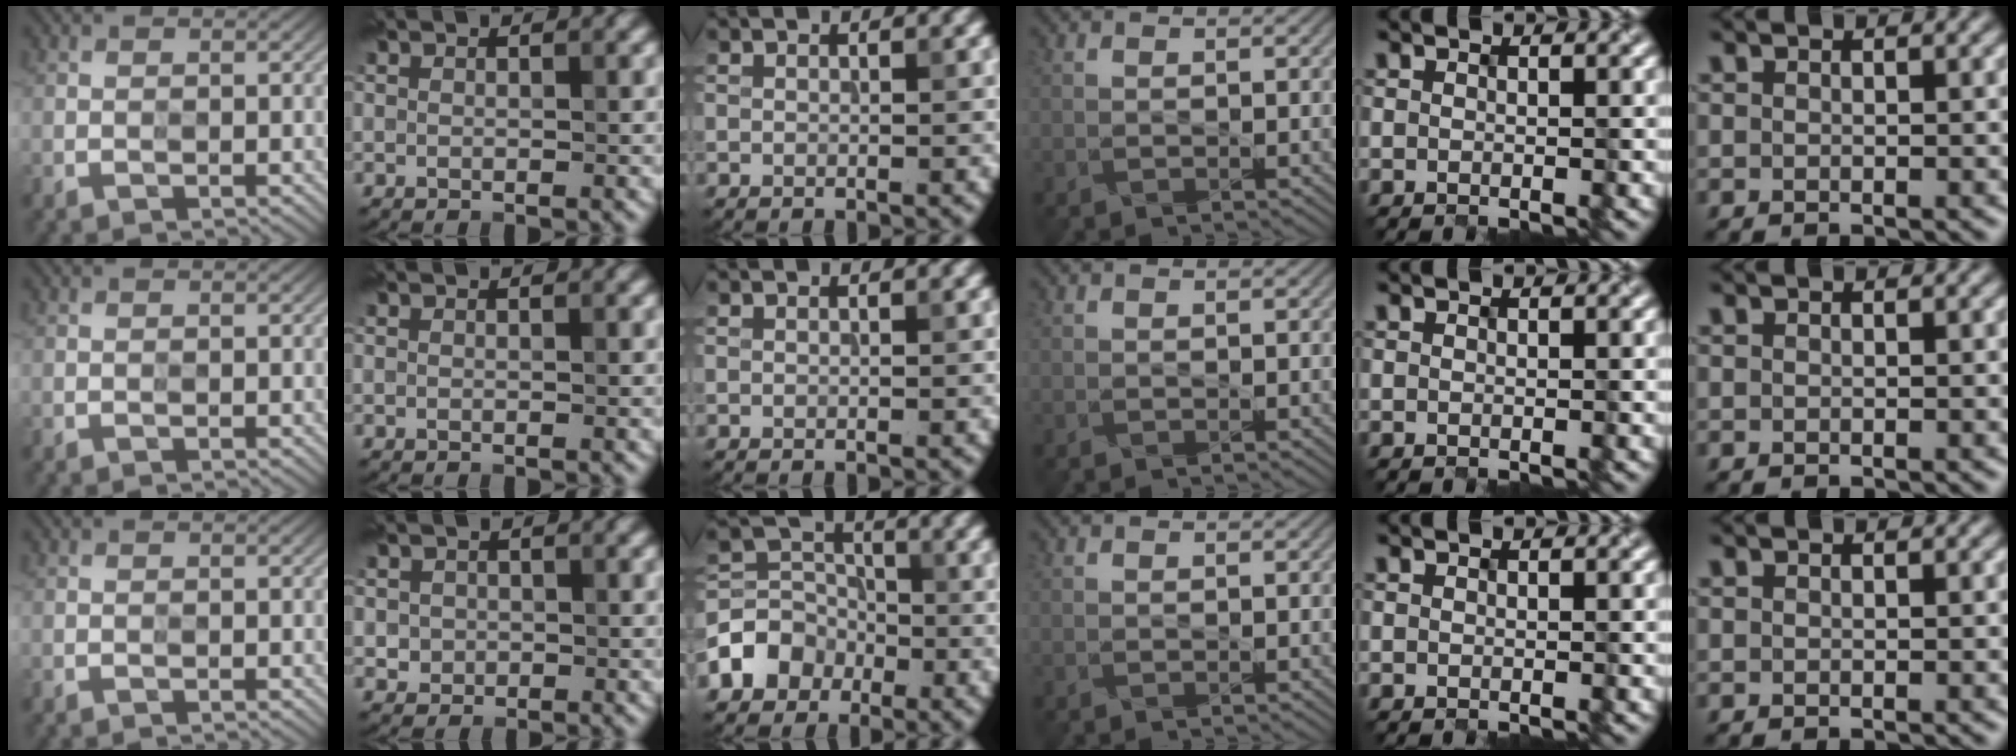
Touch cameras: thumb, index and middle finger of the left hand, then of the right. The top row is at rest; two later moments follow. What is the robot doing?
{"motion": "extract", "object": "power strip"}